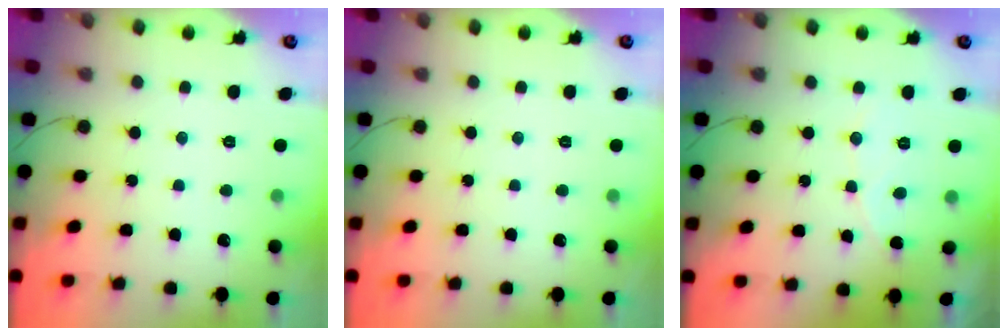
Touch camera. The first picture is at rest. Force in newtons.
{"total": 0.0}
{"total": 4.2, "press": 4.1, "slide": 0.3}